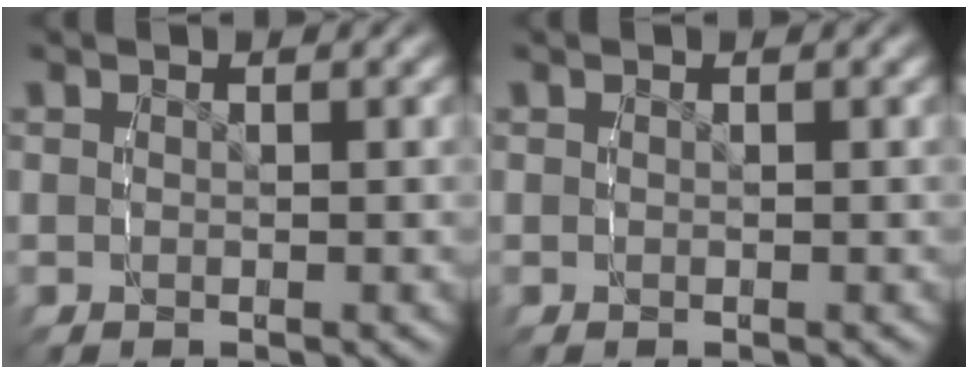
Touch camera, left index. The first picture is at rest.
{"total": 0.0}